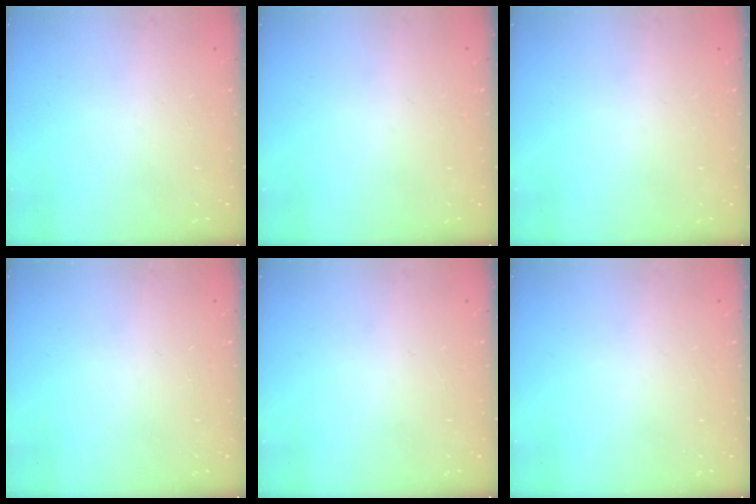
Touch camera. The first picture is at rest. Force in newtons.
{"total": 0.0}
{"total": 0.0}
{"total": 0.0}
{"total": 0.0}
{"total": 0.0}